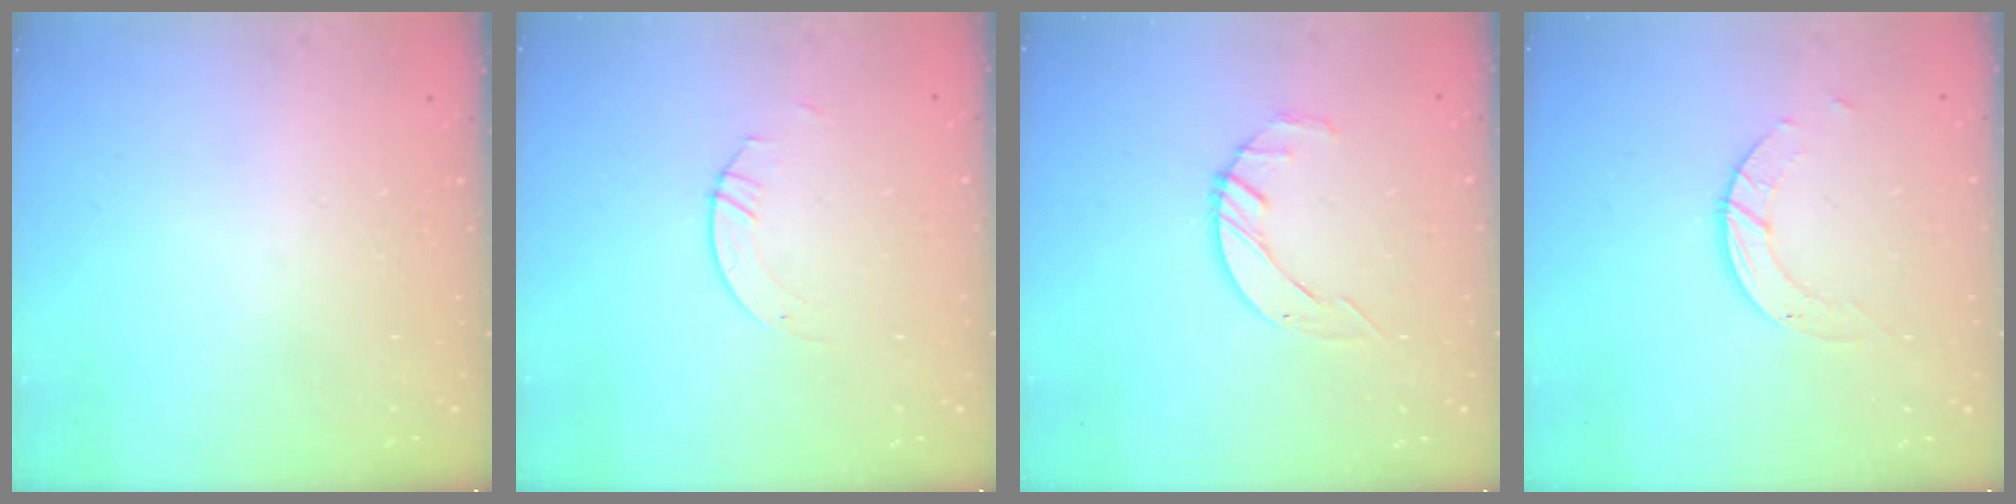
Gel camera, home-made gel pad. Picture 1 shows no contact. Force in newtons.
{"total": 1.1, "press": 1.1, "slide": 0.1}
{"total": 3.2, "press": 3.2, "slide": 0.4}
{"total": 3.0, "press": 3.0, "slide": 0.3}